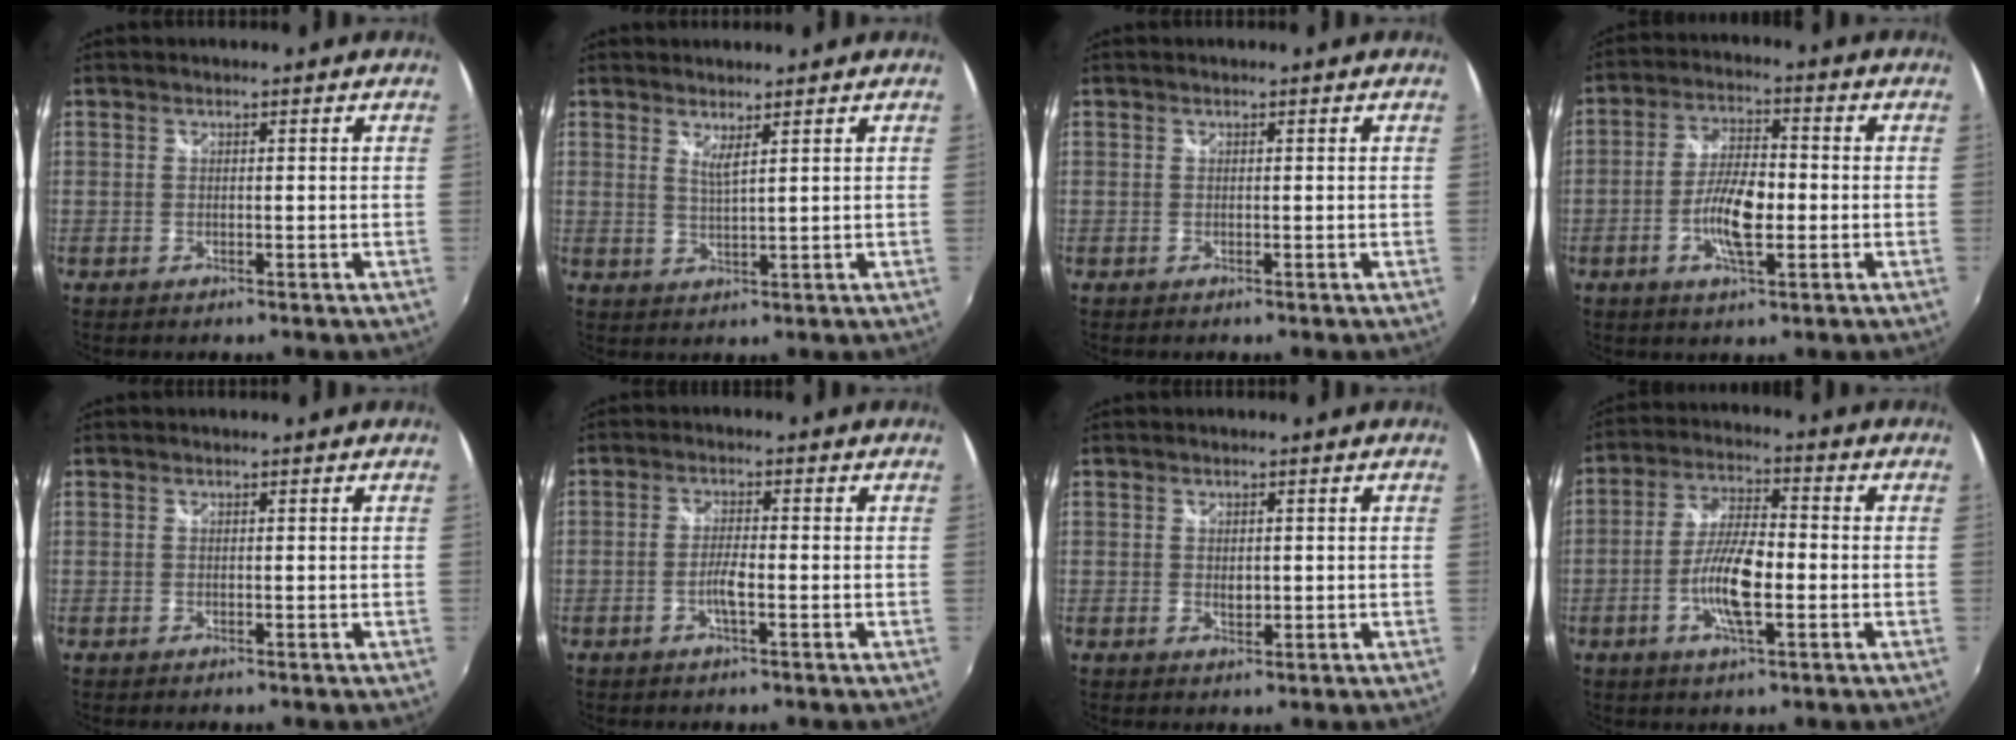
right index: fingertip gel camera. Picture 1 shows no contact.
{"total": 2.3, "force": [1.7, 0.0, 1.5], "torque": [-0.030, -0.006, 0.026]}
{"total": 0.0}
{"total": 8.5, "force": [-2.0, 3.1, 7.7], "torque": [-0.153, 0.004, -0.040]}
{"total": 0.0}
{"total": 3.1, "force": [-1.2, 0.4, 2.8], "torque": [-0.058, 0.000, -0.024]}
{"total": 1.8, "force": [0.1, 1.2, 1.3], "torque": [-0.018, -0.001, 0.003]}
{"total": 9.5, "force": [-2.6, 2.6, 8.7], "torque": [-0.174, 0.002, -0.050]}